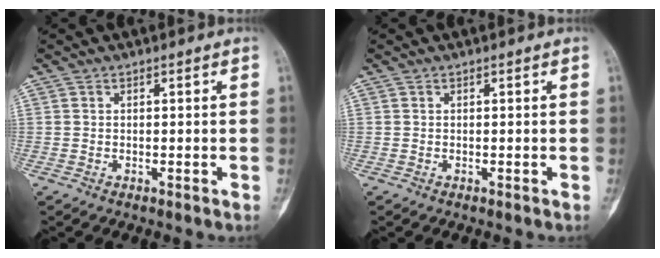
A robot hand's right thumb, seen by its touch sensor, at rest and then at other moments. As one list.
[{"total": 0.0}]